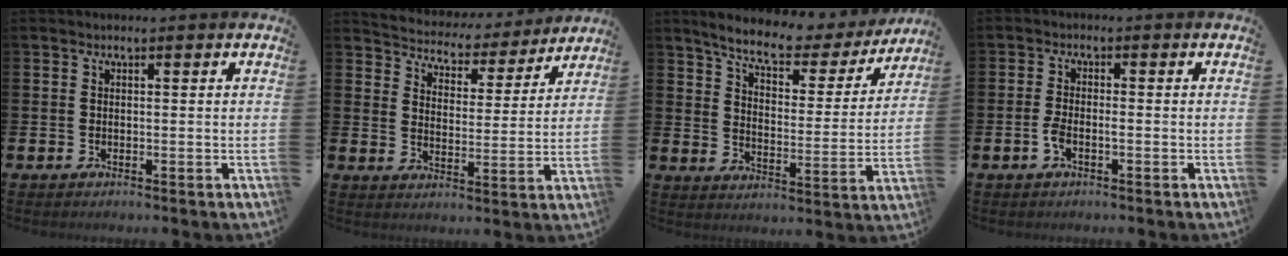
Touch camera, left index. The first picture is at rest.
{"total": 4.6, "force": [4.3, 1.6, 0.0], "torque": [-0.027, -0.042, 0.070]}
{"total": 7.7, "force": [7.0, 1.9, 2.8], "torque": [-0.086, -0.048, 0.117]}
{"total": 1.9, "force": [-0.8, 0.6, 1.6], "torque": [-0.030, 0.001, -0.016]}